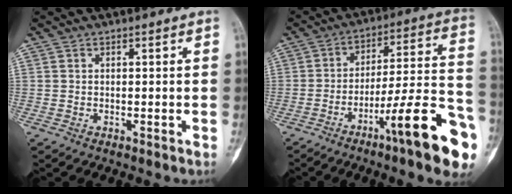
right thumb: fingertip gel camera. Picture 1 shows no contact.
{"total": 18.6, "force": [-9.4, 2.6, 15.8], "torque": [-0.218, 0.060, -0.141]}